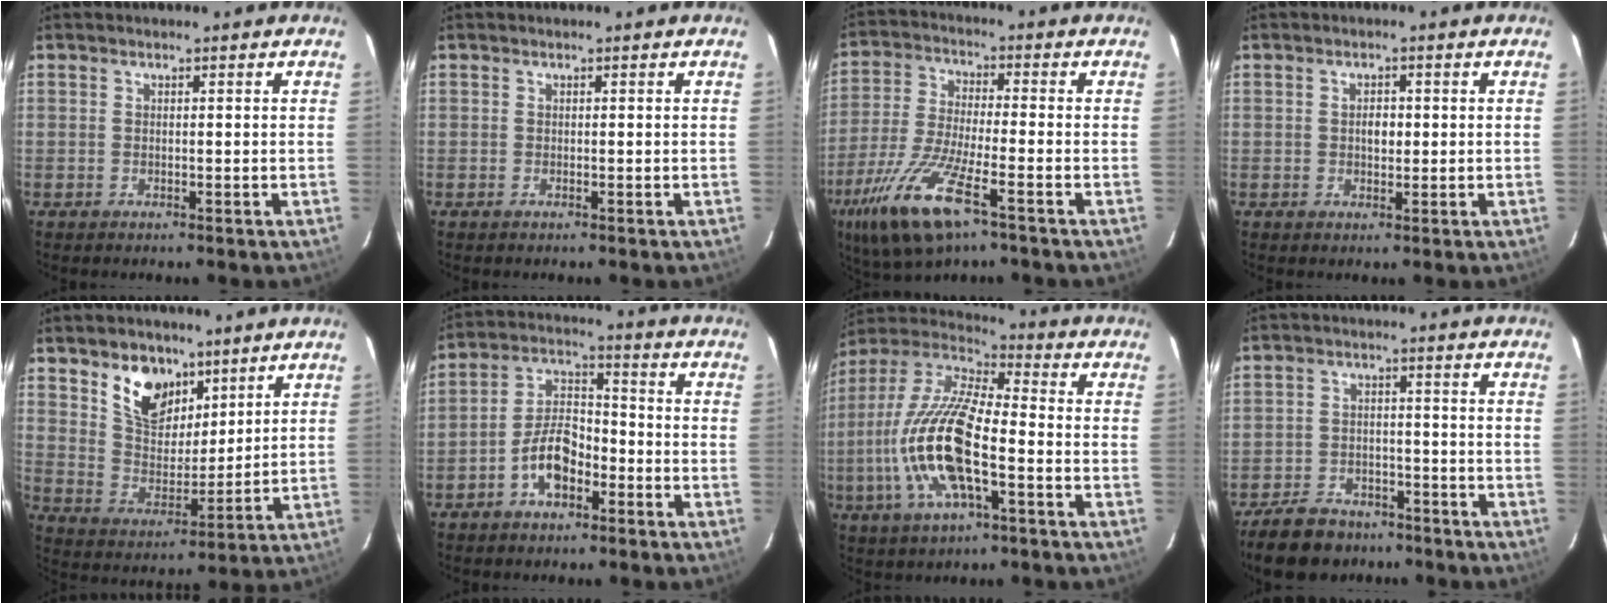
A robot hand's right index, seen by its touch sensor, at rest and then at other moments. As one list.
[{"total": 0.0}, {"total": 15.7, "force": [-8.6, 4.3, 12.4], "torque": [-0.267, -0.037, -0.168]}, {"total": 2.2, "force": [0.0, 1.6, 1.6], "torque": [-0.024, 0.006, 0.000]}, {"total": 11.4, "force": [7.1, 7.0, 5.6], "torque": [-0.103, 0.007, 0.137]}, {"total": 8.5, "force": [-4.3, 4.3, 5.9], "torque": [-0.118, 0.023, -0.075]}, {"total": 18.5, "force": [-5.0, 5.8, 16.8], "torque": [-0.347, -0.008, -0.105]}, {"total": 11.9, "force": [-9.2, 6.5, 4.0], "torque": [-0.111, 0.010, -0.136]}]